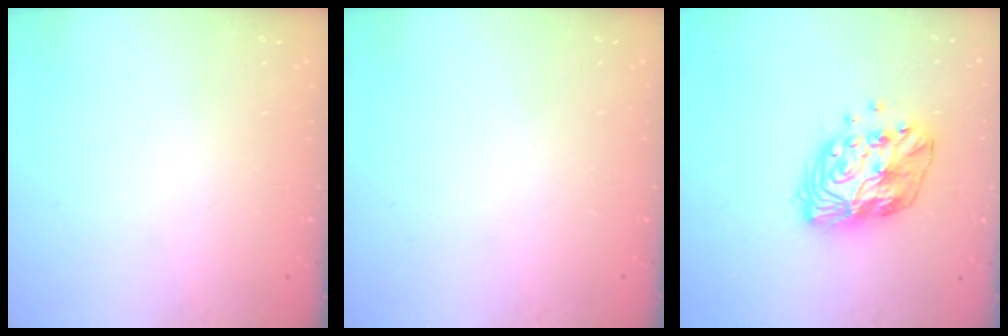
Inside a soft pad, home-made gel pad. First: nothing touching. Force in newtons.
{"total": 0.0}
{"total": 13.5, "press": 13.5, "slide": 1.0}